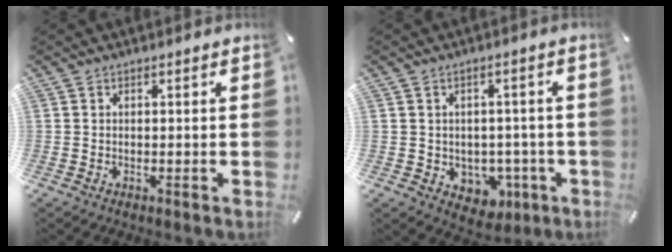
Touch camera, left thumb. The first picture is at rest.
{"total": 5.9, "force": [-0.4, 5.6, 1.9], "torque": [-0.012, -0.005, -0.001]}